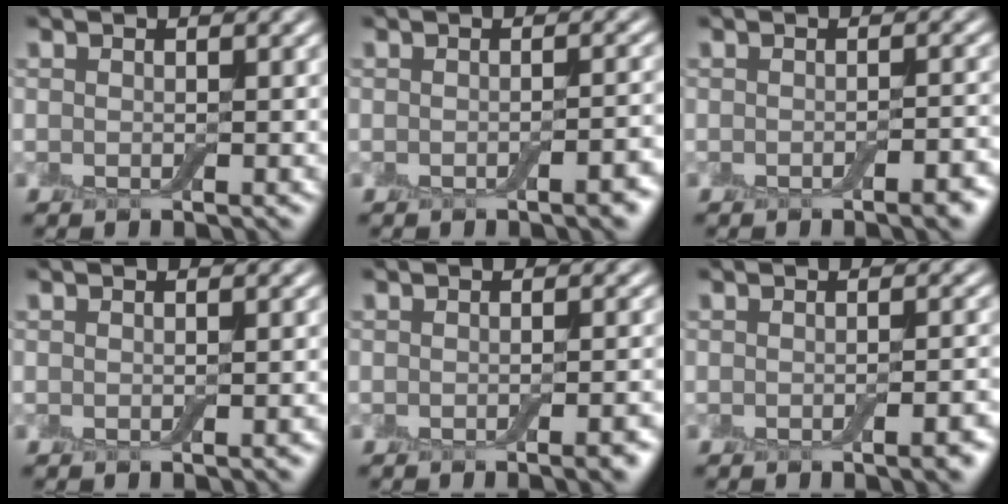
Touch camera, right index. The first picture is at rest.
{"total": 2.2, "force": [-1.0, 0.6, 1.9], "torque": [-0.021, 0.004, -0.014]}
{"total": 2.6, "force": [-1.3, 0.7, 2.1], "torque": [-0.024, 0.001, -0.019]}
{"total": 0.6, "force": [-0.3, 0.1, 0.5], "torque": [-0.006, 0.002, -0.002]}
{"total": 2.6, "force": [-1.3, 0.7, 2.1], "torque": [-0.020, 0.003, -0.019]}
{"total": 2.6, "force": [-1.1, 0.7, 2.2], "torque": [-0.024, 0.002, -0.016]}